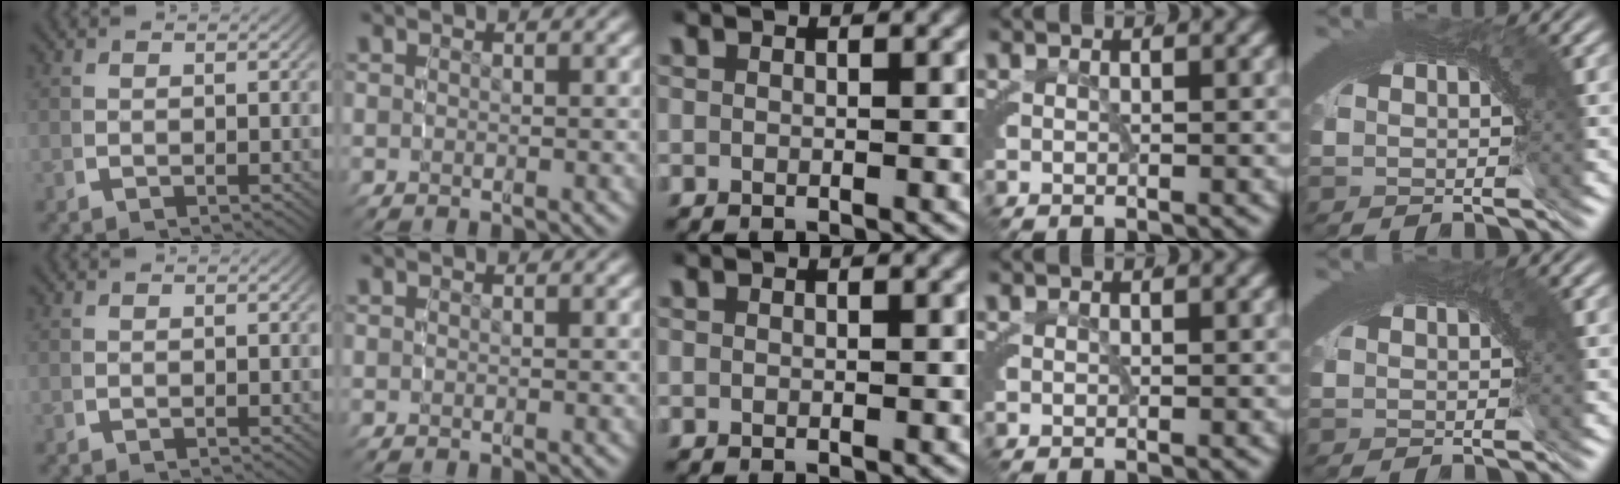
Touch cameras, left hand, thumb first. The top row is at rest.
{"little": {"total": 0.7, "force": [0.2, 0.3, 0.6], "torque": [-0.006, 0.001, 0.002]}}